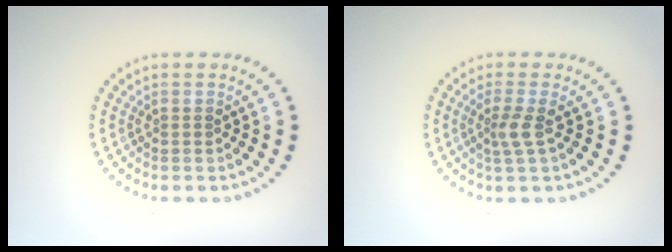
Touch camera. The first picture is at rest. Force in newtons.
{"total": 2.0, "press": 1.4, "slide": 1.4}